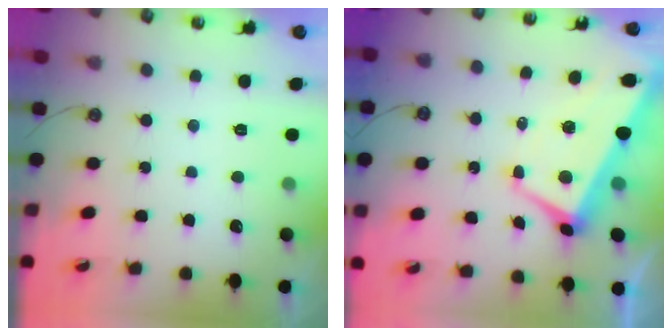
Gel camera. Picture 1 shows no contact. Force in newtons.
{"total": 1.7, "press": 1.1, "slide": 1.3}